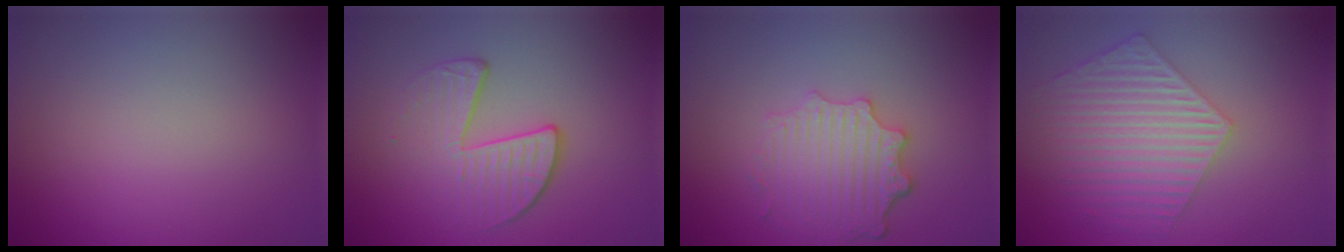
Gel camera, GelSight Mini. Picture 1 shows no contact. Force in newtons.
{"total": 4.0, "press": 2.7, "slide": 2.9}
{"total": 4.1, "press": 3.3, "slide": 2.4}
{"total": 6.1, "press": 4.7, "slide": 3.9}